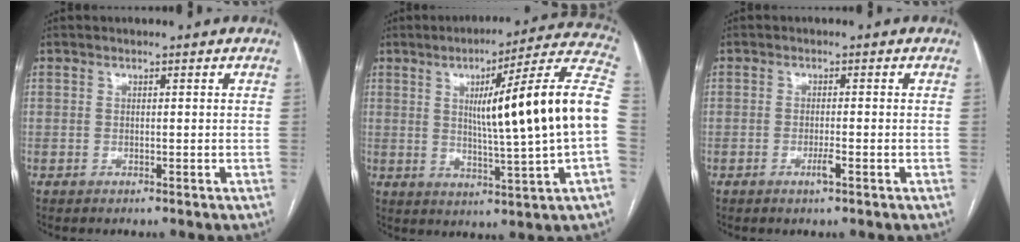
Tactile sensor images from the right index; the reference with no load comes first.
{"total": 19.1, "force": [1.5, -1.2, 19.0], "torque": [-0.264, 0.013, 0.012]}
{"total": 1.8, "force": [-0.9, -0.1, 1.6], "torque": [-0.031, -0.004, -0.016]}